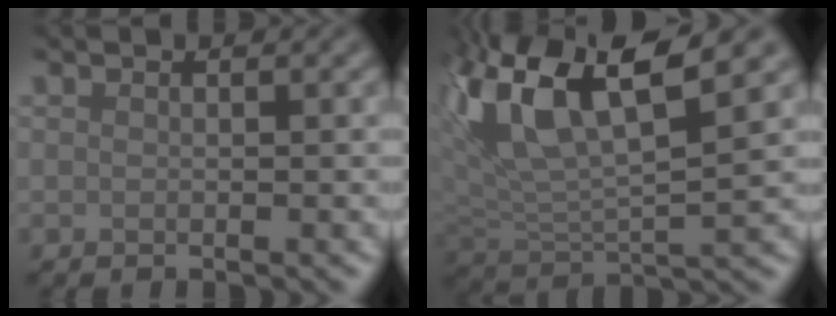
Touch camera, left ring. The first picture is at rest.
{"total": 11.6, "force": [5.8, 3.8, 9.3], "torque": [-0.188, 0.019, 0.105]}